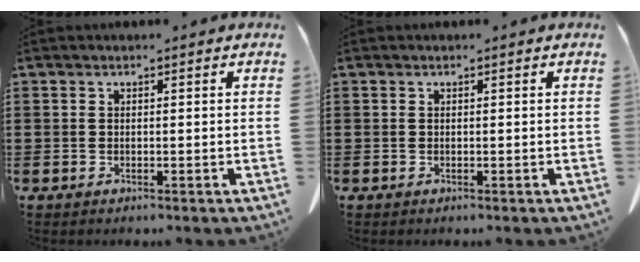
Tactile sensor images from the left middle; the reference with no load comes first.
{"total": 0.0}